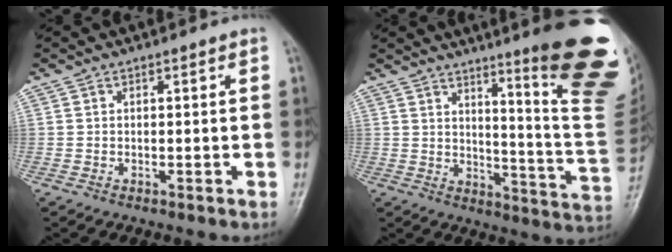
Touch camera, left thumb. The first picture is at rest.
{"total": 23.5, "force": [12.6, 3.2, 19.5], "torque": [-0.202, -0.075, 0.168]}